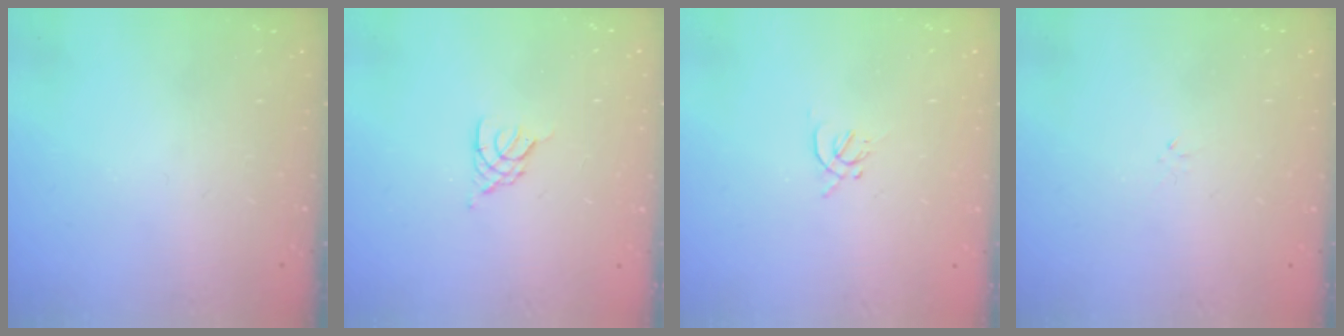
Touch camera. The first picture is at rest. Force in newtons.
{"total": 2.3, "press": 2.3, "slide": 0.5}
{"total": 1.7, "press": 1.7, "slide": 0.5}
{"total": 0.0}